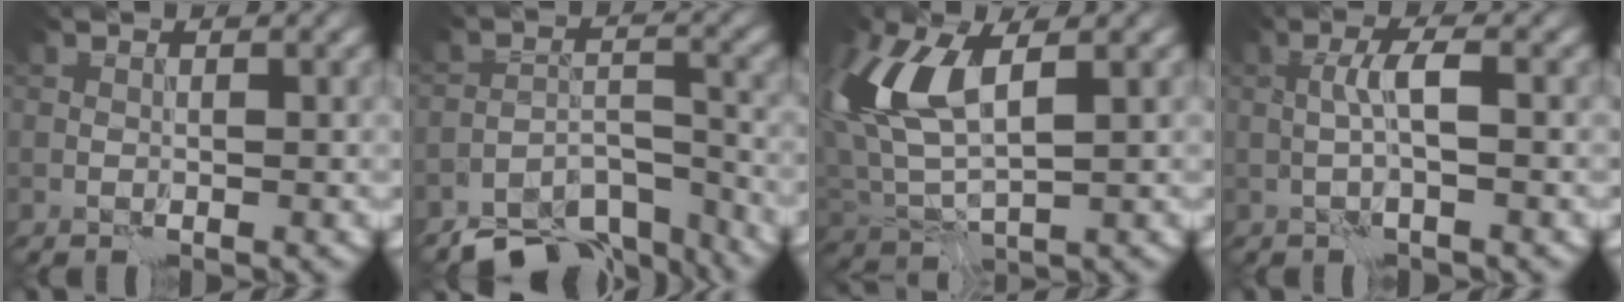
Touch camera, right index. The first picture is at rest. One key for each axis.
{"total": 7.7, "fx": -7.0, "fy": 2.2, "fz": 2.3, "tx": -0.027, "ty": -0.005, "tz": -0.116}
{"total": 8.5, "fx": 2.7, "fy": 3.9, "fz": 7.1, "tx": -0.170, "ty": 0.008, "tz": 0.048}
{"total": 2.0, "fx": 0.1, "fy": -0.1, "fz": 2.0, "tx": -0.036, "ty": 0.009, "tz": -0.001}